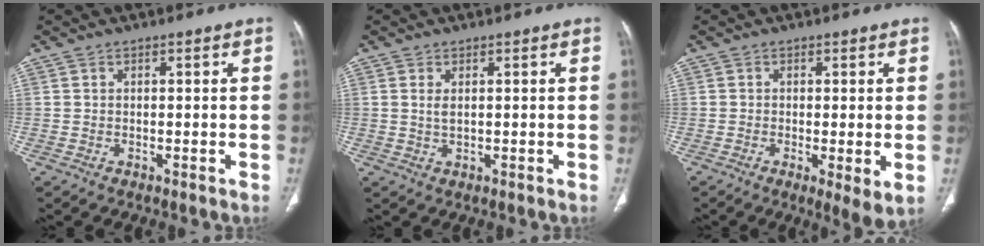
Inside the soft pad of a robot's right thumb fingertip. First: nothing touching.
{"total": 1.8, "force": [0.6, 0.7, 1.5], "torque": [-0.035, -0.004, 0.018]}
{"total": 4.9, "force": [-0.7, 1.1, 4.7], "torque": [-0.079, -0.019, -0.016]}